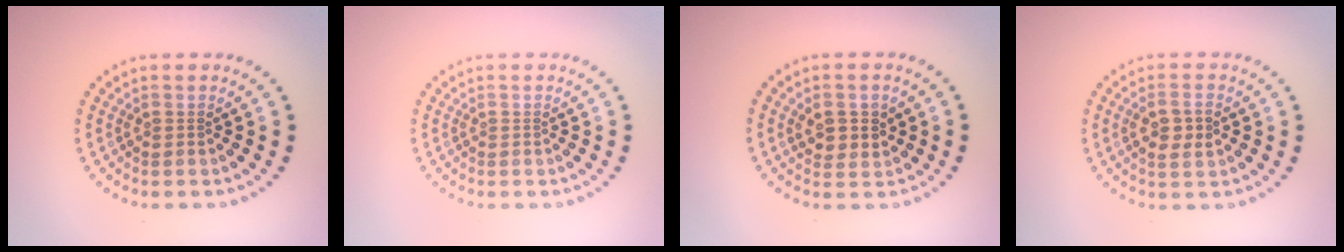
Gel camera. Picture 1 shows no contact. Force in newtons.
{"total": 0.0}
{"total": 2.8, "press": 2.7, "slide": 0.7}
{"total": 2.7, "press": 2.7, "slide": 0.6}